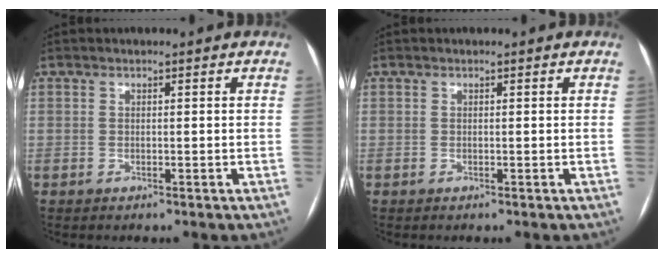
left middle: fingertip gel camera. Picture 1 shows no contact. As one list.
[{"total": 0.0}]